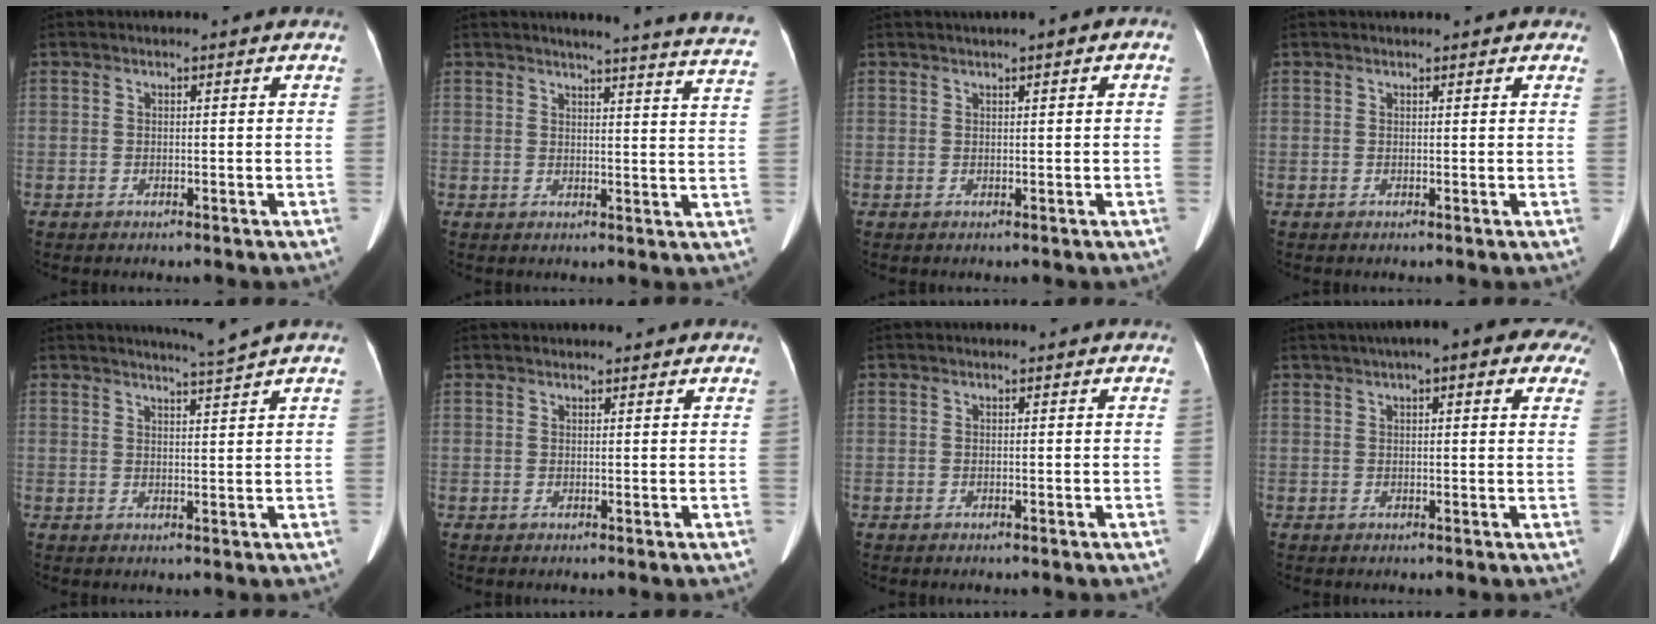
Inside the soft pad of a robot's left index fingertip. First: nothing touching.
{"total": 17.5, "force": [16.5, -0.9, 5.7], "torque": [-0.073, -0.093, 0.170]}
{"total": 2.2, "force": [0.7, 0.4, 2.0], "torque": [-0.035, 0.012, 0.010]}
{"total": 2.3, "force": [1.9, 0.7, 1.1], "torque": [-0.015, 0.019, 0.018]}
{"total": 3.3, "force": [2.8, -1.6, 0.7], "torque": [-0.014, -0.015, 0.049]}
{"total": 2.8, "force": [2.6, 0.7, 0.8], "torque": [-0.009, 0.027, 0.034]}
{"total": 0.0}
{"total": 11.2, "force": [6.9, 2.9, 8.3], "torque": [-0.101, 0.043, 0.077]}